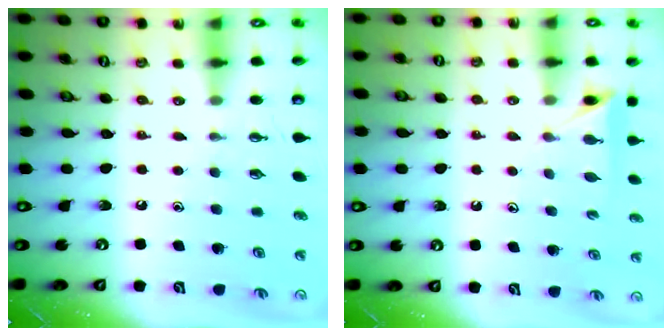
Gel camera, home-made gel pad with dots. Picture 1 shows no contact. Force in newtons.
{"total": 4.9, "press": 4.8, "slide": 0.5}